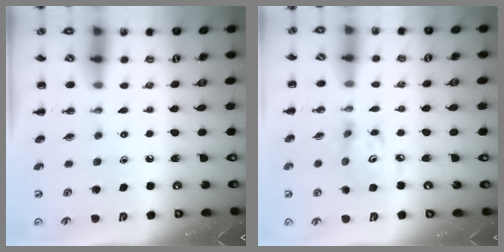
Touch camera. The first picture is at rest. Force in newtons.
{"total": 6.9, "press": 6.8, "slide": 1.3}